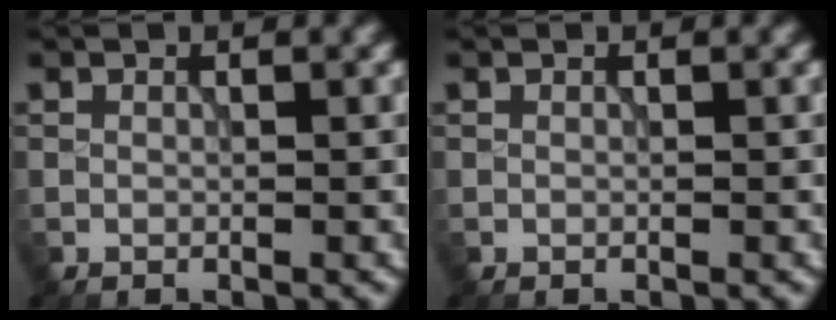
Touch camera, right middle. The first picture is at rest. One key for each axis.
{"total": 0.0}